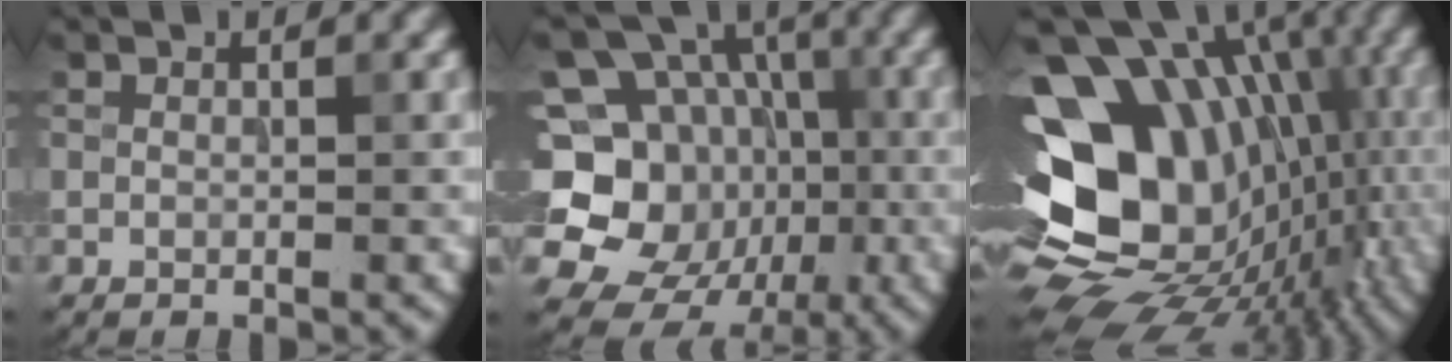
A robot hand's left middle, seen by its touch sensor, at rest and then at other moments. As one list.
[{"total": 14.4, "force": [-2.7, 12.6, 6.4], "torque": [-0.137, -0.005, -0.057]}, {"total": 16.7, "force": [-0.6, 11.9, 11.8], "torque": [-0.162, 0.026, -0.004]}]